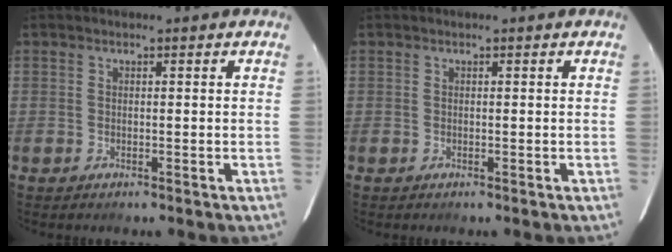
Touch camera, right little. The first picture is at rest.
{"total": 0.0}